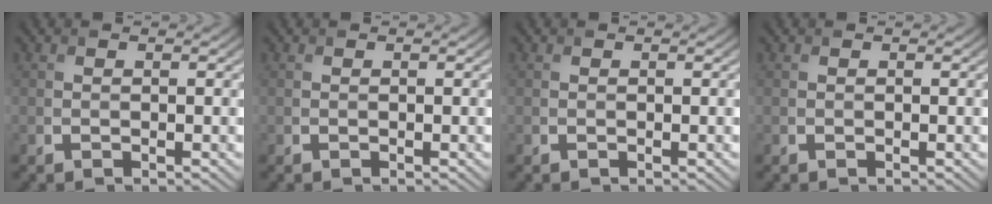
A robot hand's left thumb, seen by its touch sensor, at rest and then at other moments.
{"total": 0.0}
{"total": 0.0}
{"total": 0.0}